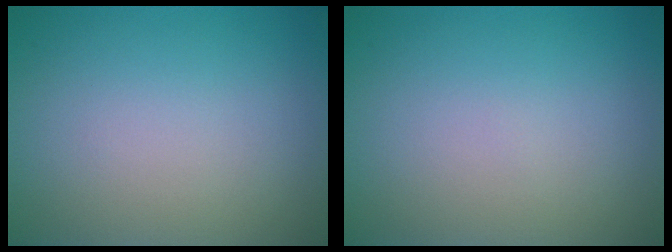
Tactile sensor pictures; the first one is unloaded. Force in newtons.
{"total": 0.0}